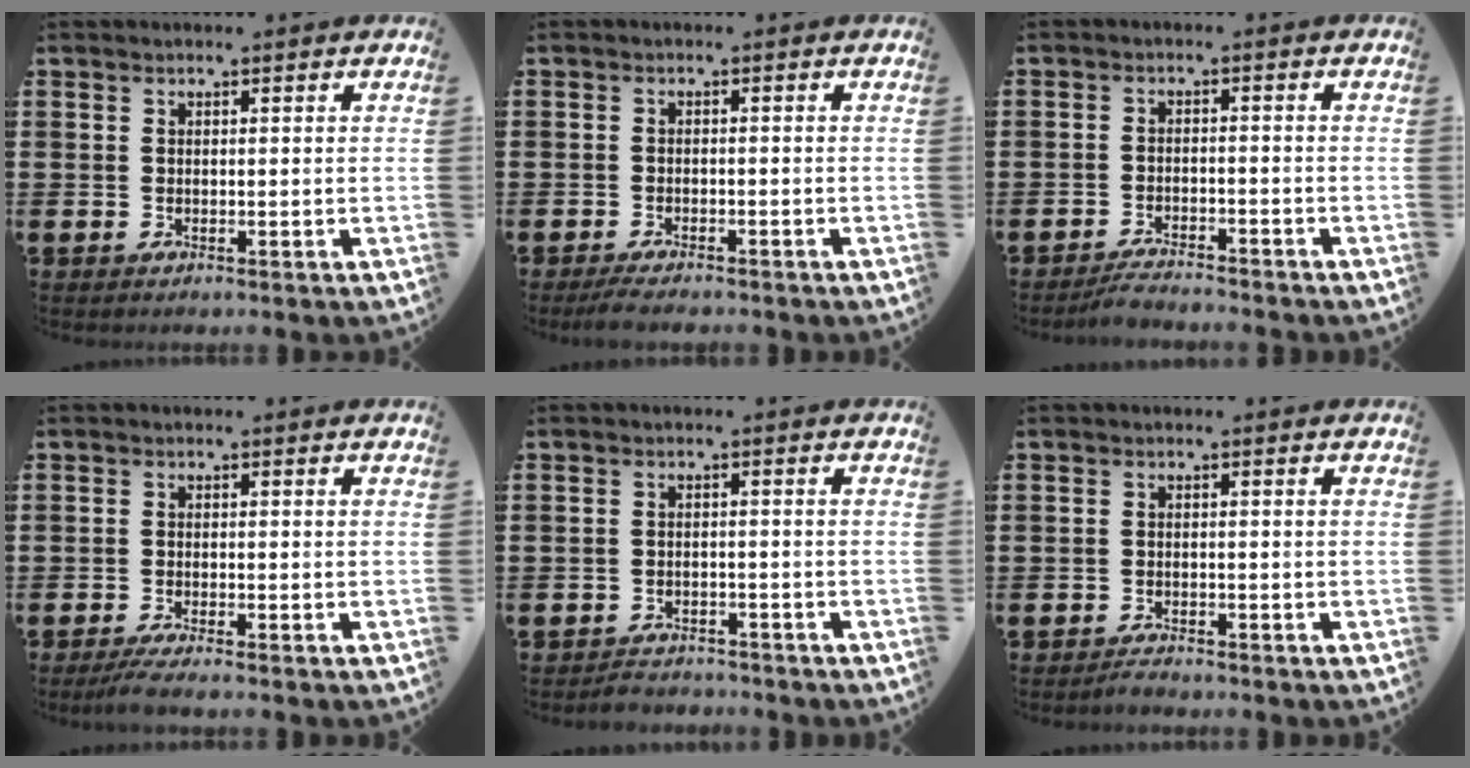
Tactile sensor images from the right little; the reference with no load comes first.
{"total": 1.6, "force": [-1.5, 0.2, 0.7], "torque": [-0.014, 0.004, -0.028]}
{"total": 2.5, "force": [-2.4, 0.0, 0.2], "torque": [-0.008, 0.004, -0.050]}
{"total": 1.6, "force": [-1.2, 0.0, 1.0], "torque": [-0.017, 0.001, -0.023]}
{"total": 1.7, "force": [-1.7, 0.3, -0.2], "torque": [-0.003, 0.005, -0.038]}
{"total": 1.1, "force": [-1.1, 0.1, 0.1], "torque": [-0.006, 0.000, -0.021]}